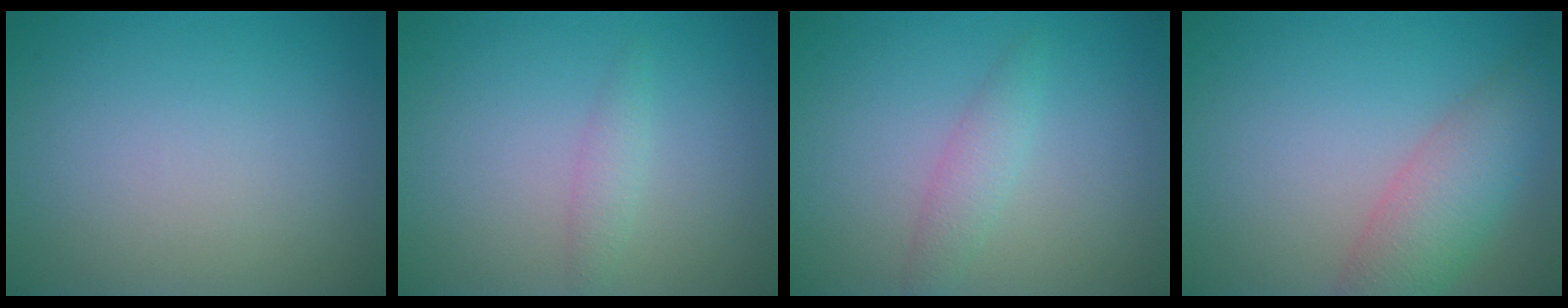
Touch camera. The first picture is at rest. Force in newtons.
{"total": 1.2, "press": 1.2, "slide": 0.0}
{"total": 1.8, "press": 1.8, "slide": 0.0}
{"total": 5.0, "press": 5.0, "slide": 0.2}